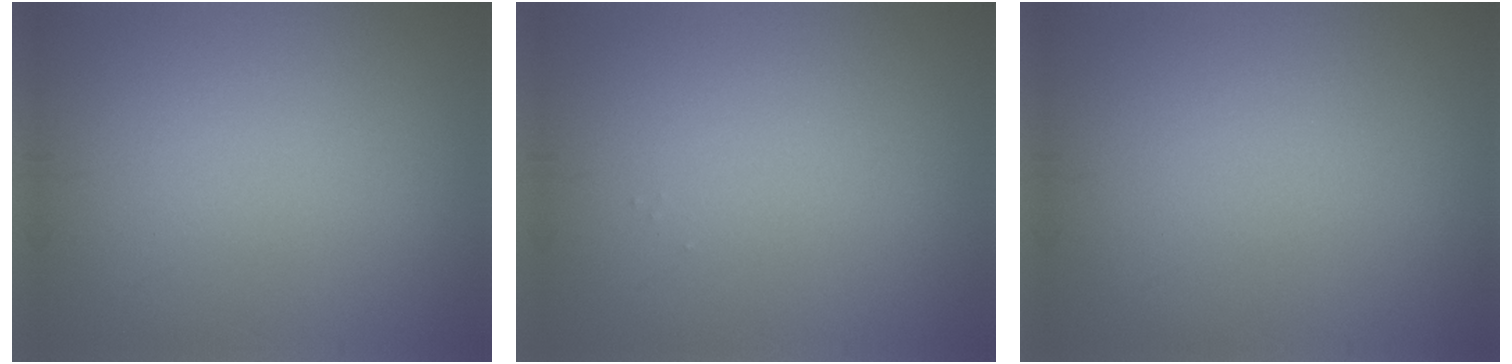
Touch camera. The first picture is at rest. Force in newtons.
{"total": 0.0}
{"total": 0.0}